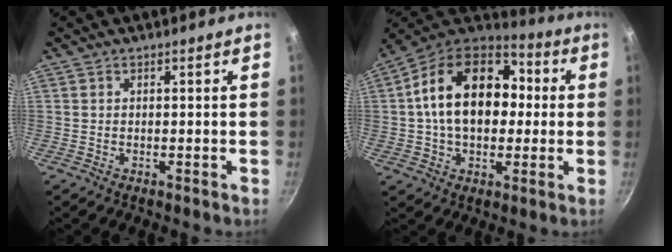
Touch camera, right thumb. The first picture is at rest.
{"total": 20.9, "force": [2.0, 14.3, 15.1], "torque": [-0.226, 0.035, 0.019]}